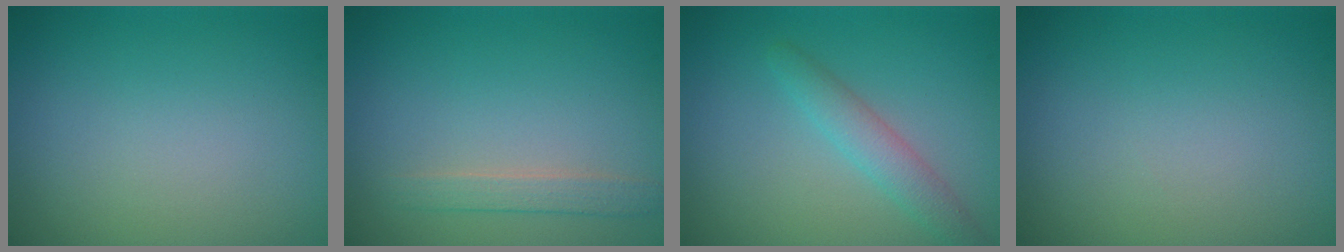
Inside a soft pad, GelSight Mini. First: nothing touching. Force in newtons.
{"total": 1.5, "press": 1.5, "slide": 0.1}
{"total": 2.4, "press": 2.4, "slide": 0.2}
{"total": 0.0}